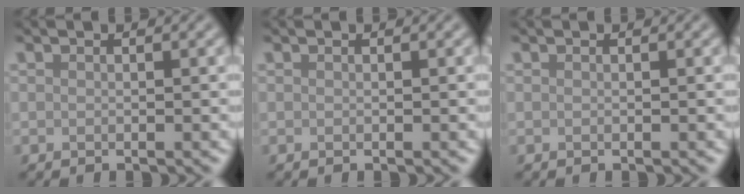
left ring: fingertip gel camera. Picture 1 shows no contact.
{"total": 0.0}
{"total": 0.0}